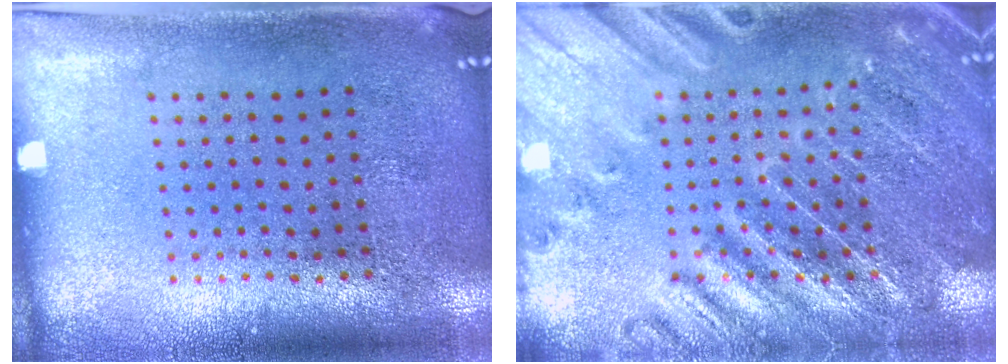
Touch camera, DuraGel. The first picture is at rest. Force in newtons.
{"total": 3.0, "press": 3.0, "slide": 0.3}